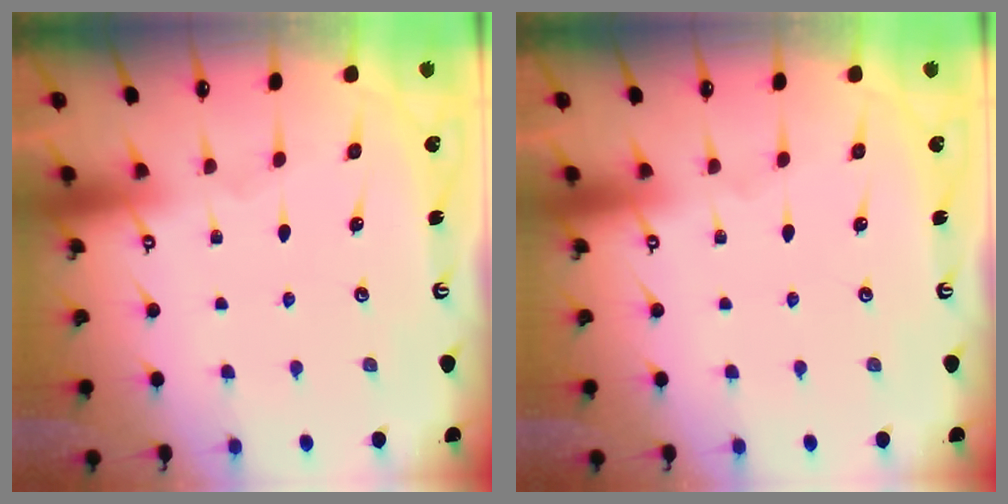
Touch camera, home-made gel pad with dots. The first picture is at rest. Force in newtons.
{"total": 0.0}